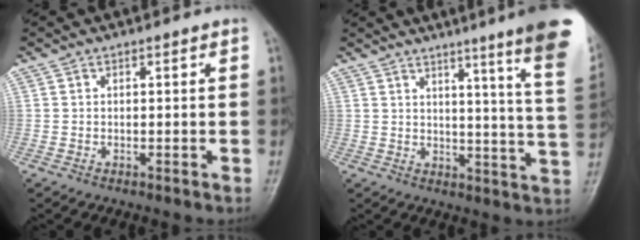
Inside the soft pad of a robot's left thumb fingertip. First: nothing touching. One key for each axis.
{"total": 17.7, "fx": 11.7, "fy": -0.1, "fz": 13.4, "tx": -0.156, "ty": -0.078, "tz": 0.130}